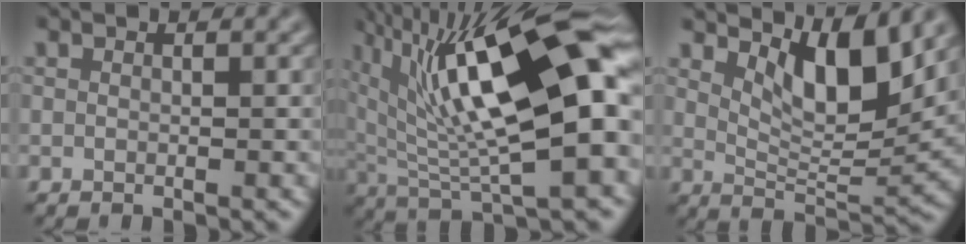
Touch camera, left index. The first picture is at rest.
{"total": 16.2, "force": [4.6, 4.6, 14.8], "torque": [-0.236, 0.017, 0.079]}
{"total": 5.8, "force": [3.4, 2.1, 4.1], "torque": [-0.071, -0.008, 0.058]}